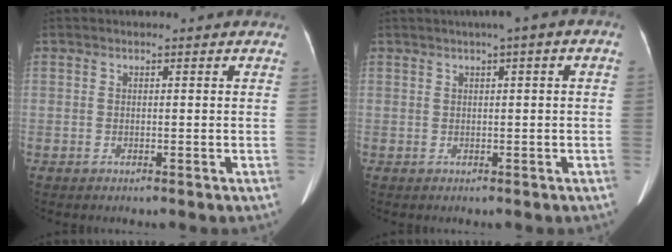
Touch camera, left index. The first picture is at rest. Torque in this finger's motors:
{"motor_torque": [0.43, -0.67, 0.07, 0.03]}